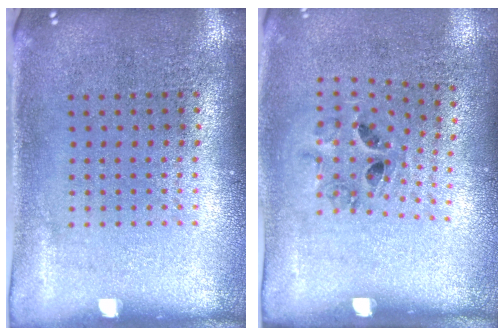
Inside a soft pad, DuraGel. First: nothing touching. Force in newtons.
{"total": 1.4, "press": 0.8, "slide": 1.1}